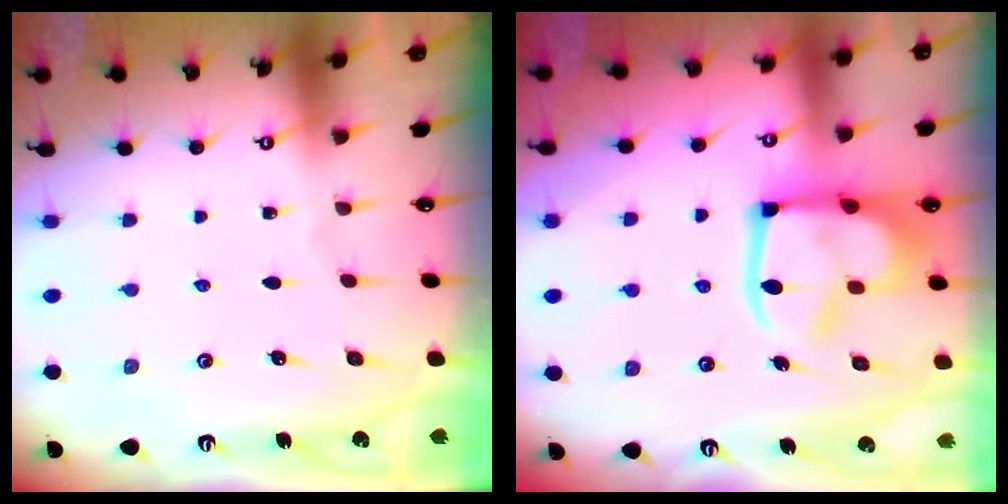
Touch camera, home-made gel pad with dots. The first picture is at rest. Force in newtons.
{"total": 12.3, "press": 12.2, "slide": 1.7}